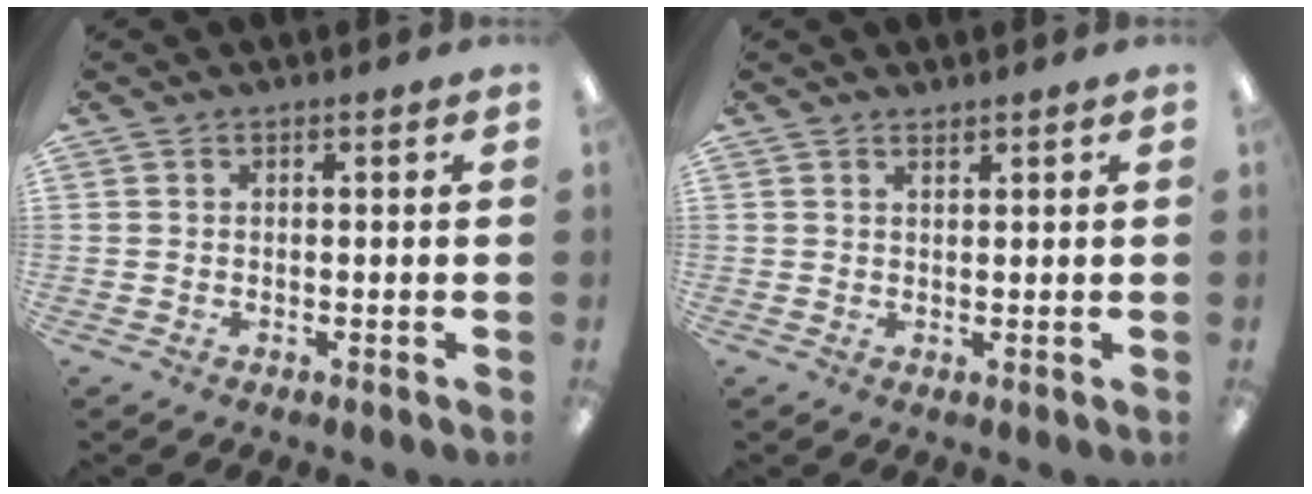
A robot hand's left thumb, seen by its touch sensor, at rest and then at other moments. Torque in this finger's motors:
{"motor_torque": [-0.07, -0.06, -0.03, -0.10, 0.00]}